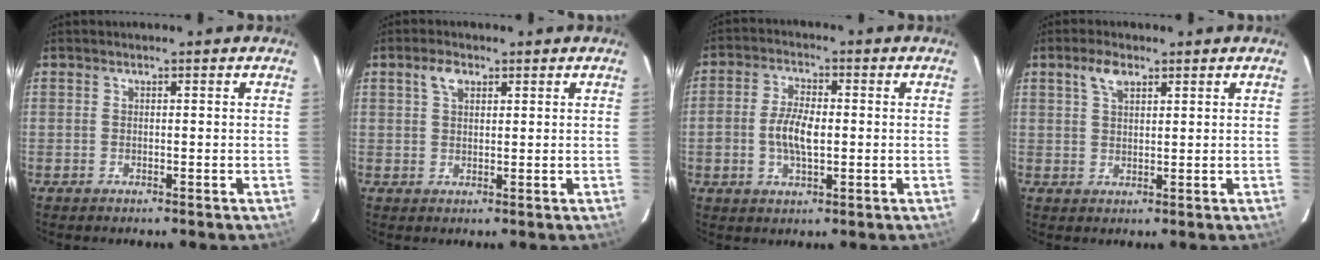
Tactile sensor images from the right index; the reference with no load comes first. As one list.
[{"total": 3.2, "force": [1.6, 1.8, 2.0], "torque": [-0.037, 0.009, 0.029]}, {"total": 6.8, "force": [-0.6, 3.4, 5.9], "torque": [-0.118, 0.007, -0.012]}, {"total": 3.8, "force": [2.2, 1.8, 2.5], "torque": [-0.048, 0.009, 0.042]}]